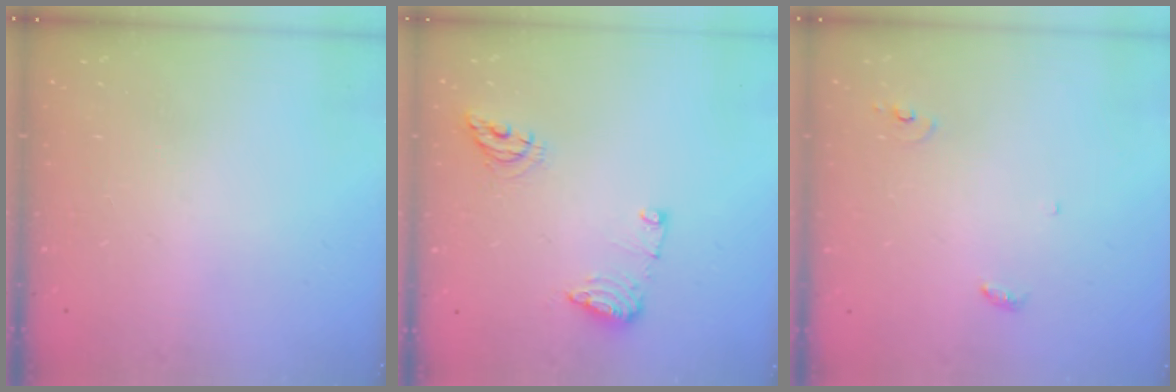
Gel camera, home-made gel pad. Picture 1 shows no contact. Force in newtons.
{"total": 9.0, "press": 8.9, "slide": 0.9}
{"total": 3.6, "press": 3.6, "slide": 0.2}